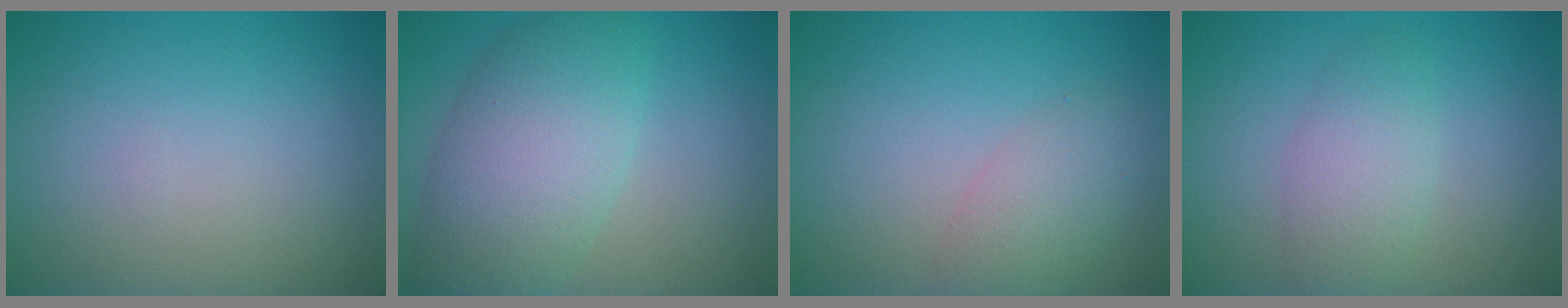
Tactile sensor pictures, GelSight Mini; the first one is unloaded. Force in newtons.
{"total": 7.6, "press": 7.6, "slide": 0.1}
{"total": 3.1, "press": 3.1, "slide": 0.2}
{"total": 3.2, "press": 3.2, "slide": 0.1}